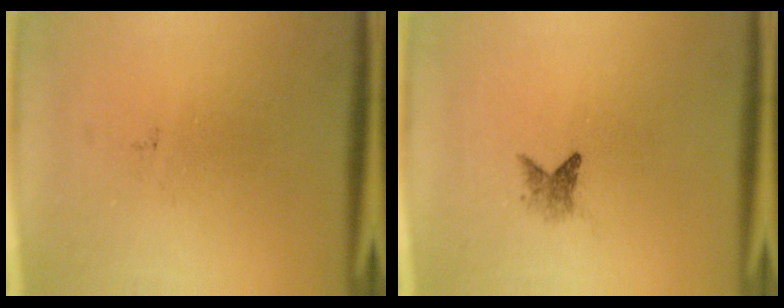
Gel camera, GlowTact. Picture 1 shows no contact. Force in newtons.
{"total": 1.6}